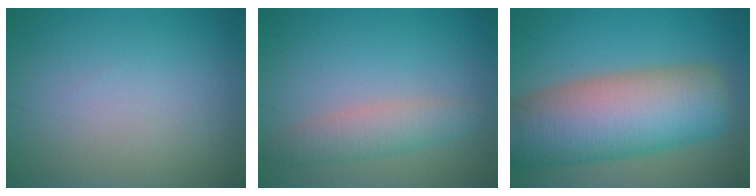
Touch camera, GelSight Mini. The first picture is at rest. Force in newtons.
{"total": 3.0, "press": 3.0, "slide": 0.1}
{"total": 12.4, "press": 12.4, "slide": 0.5}